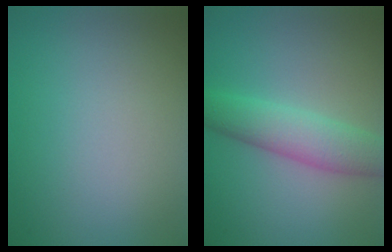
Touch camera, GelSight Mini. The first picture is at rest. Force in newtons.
{"total": 4.5, "press": 4.4, "slide": 0.3}